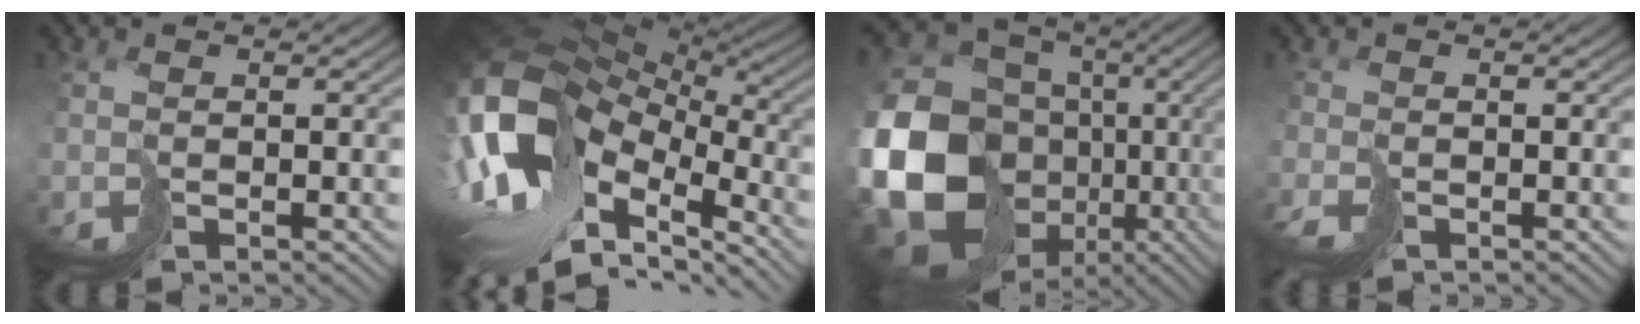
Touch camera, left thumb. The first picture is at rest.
{"total": 17.7, "force": [-3.6, 11.3, 13.1], "torque": [-0.281, -0.021, -0.040]}
{"total": 23.8, "force": [-3.6, 21.0, 10.5], "torque": [-0.297, -0.053, -0.090]}
{"total": 1.9, "force": [-1.6, 0.9, 0.5], "torque": [-0.012, -0.009, -0.036]}